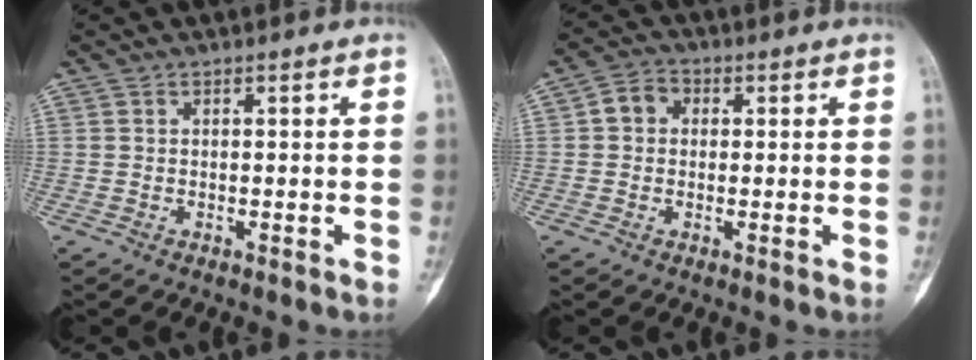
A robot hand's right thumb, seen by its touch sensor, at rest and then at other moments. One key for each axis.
{"total": 4.2, "fx": 0.5, "fy": 3.5, "fz": 2.2, "tx": -0.023, "ty": 0.013, "tz": -0.001}